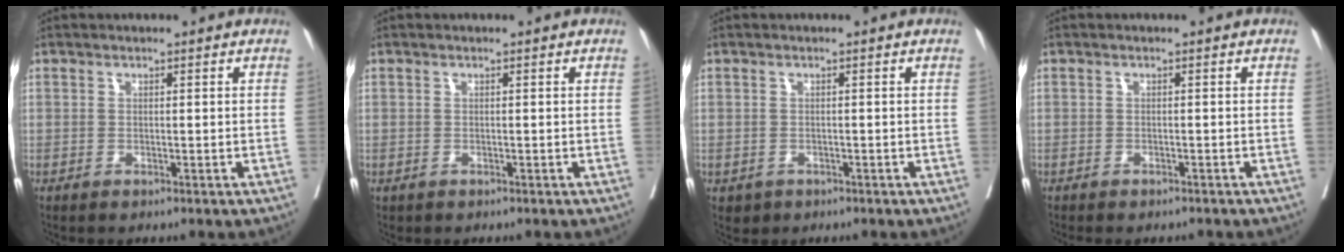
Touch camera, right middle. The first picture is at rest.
{"total": 0.0}
{"total": 1.7, "force": [-0.9, 1.5, 0.3], "torque": [-0.004, 0.002, -0.008]}
{"total": 3.5, "force": [-3.0, 1.4, 1.0], "torque": [-0.007, -0.003, -0.039]}